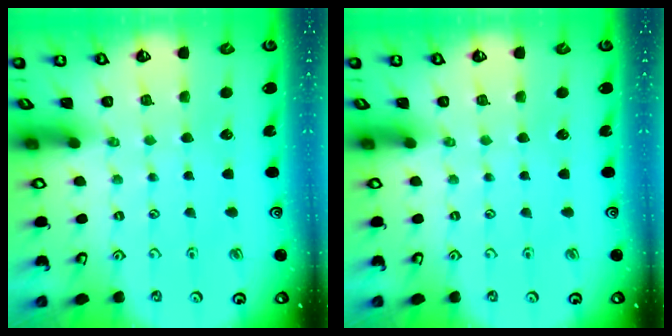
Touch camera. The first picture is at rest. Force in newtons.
{"total": 0.0}